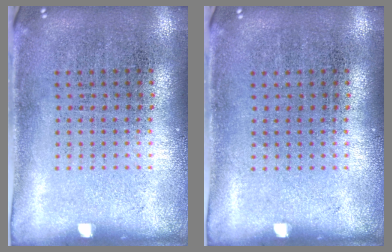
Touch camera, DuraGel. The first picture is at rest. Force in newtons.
{"total": 0.0}